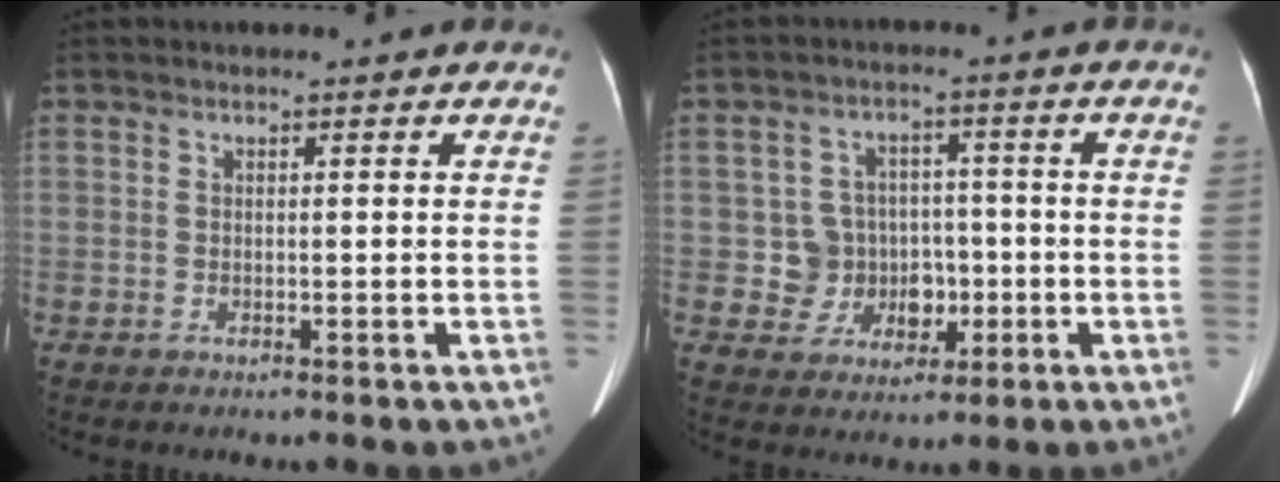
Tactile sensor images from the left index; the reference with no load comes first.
{"total": 6.3, "force": [-0.9, 6.2, 0.9], "torque": [-0.009, 0.018, -0.007]}